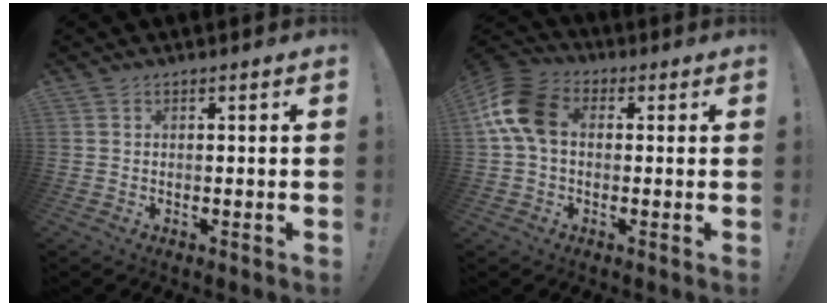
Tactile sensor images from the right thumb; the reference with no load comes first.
{"total": 13.0, "force": [1.7, 8.9, 9.3], "torque": [-0.177, 0.012, 0.035]}